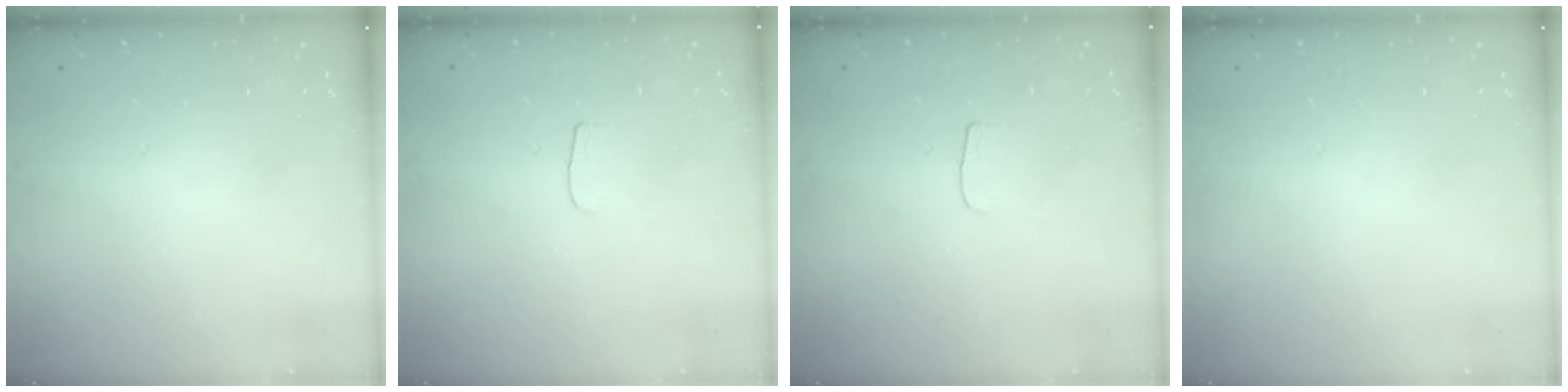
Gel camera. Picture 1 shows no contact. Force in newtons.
{"total": 3.0, "press": 3.0, "slide": 0.3}
{"total": 3.0, "press": 3.0, "slide": 0.3}
{"total": 0.0}